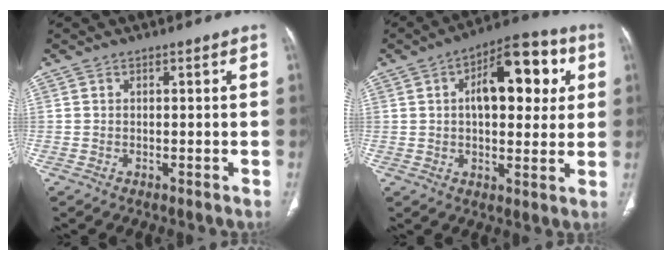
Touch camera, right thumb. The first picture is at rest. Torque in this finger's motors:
{"motor_torque": [2.09, 2.92, 1.63, -0.50, 0.13]}